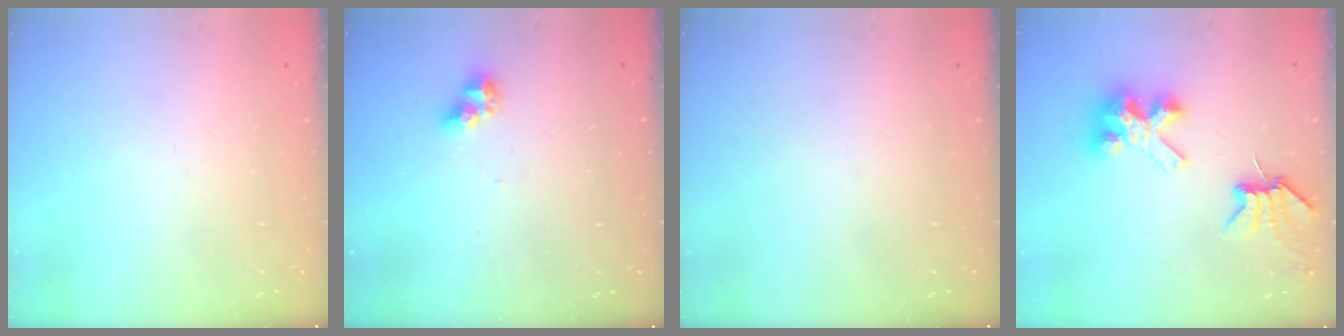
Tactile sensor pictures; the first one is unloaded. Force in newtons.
{"total": 6.3, "press": 6.3, "slide": 0.5}
{"total": 0.0}
{"total": 8.1, "press": 8.1, "slide": 0.6}